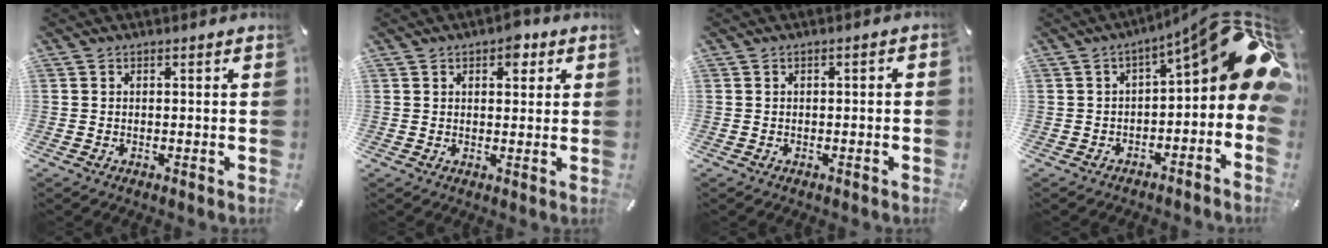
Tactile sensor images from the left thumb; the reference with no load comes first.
{"total": 4.1, "force": [2.3, 2.5, 2.3], "torque": [-0.011, -0.007, 0.032]}
{"total": 1.0, "force": [-0.6, 0.5, 0.7], "torque": [-0.012, 0.002, -0.011]}
{"total": 18.0, "force": [5.2, 6.3, 16.0], "torque": [-0.196, -0.037, 0.084]}